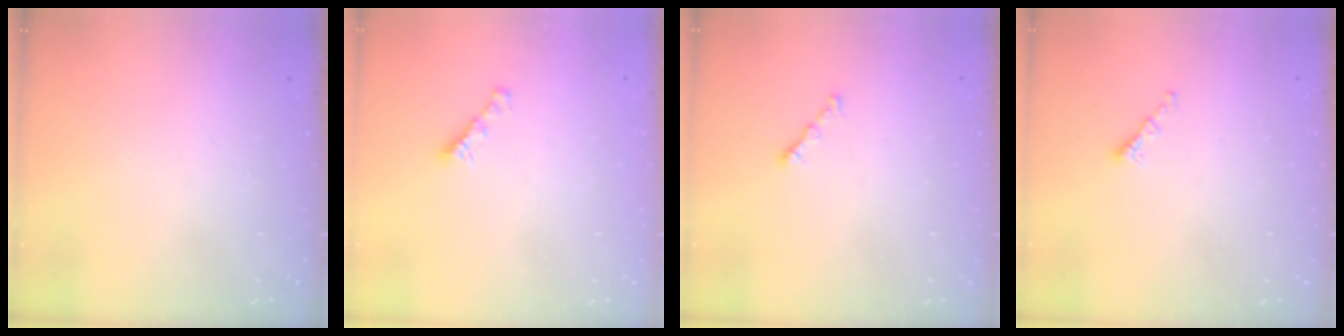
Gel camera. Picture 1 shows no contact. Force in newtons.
{"total": 2.7, "press": 2.6, "slide": 0.7}
{"total": 0.8, "press": 0.7, "slide": 0.4}
{"total": 1.4, "press": 1.2, "slide": 0.6}